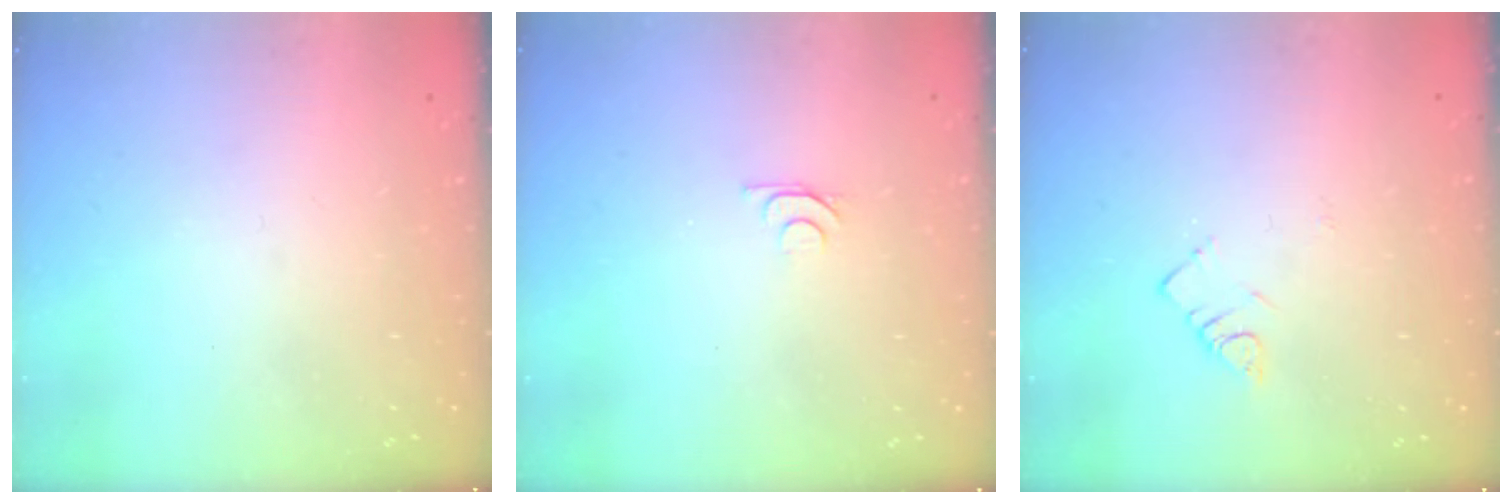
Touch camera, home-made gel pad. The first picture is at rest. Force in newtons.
{"total": 4.2, "press": 4.1, "slide": 0.5}
{"total": 3.1, "press": 3.1, "slide": 0.5}